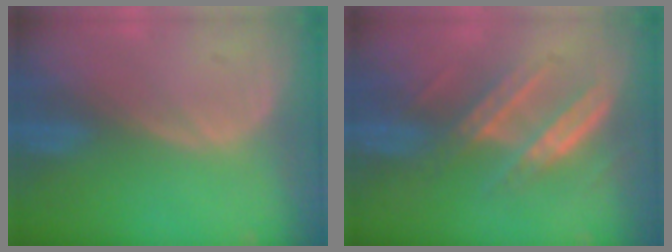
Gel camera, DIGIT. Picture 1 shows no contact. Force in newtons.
{"total": 6.8, "press": 6.4, "slide": 2.3}